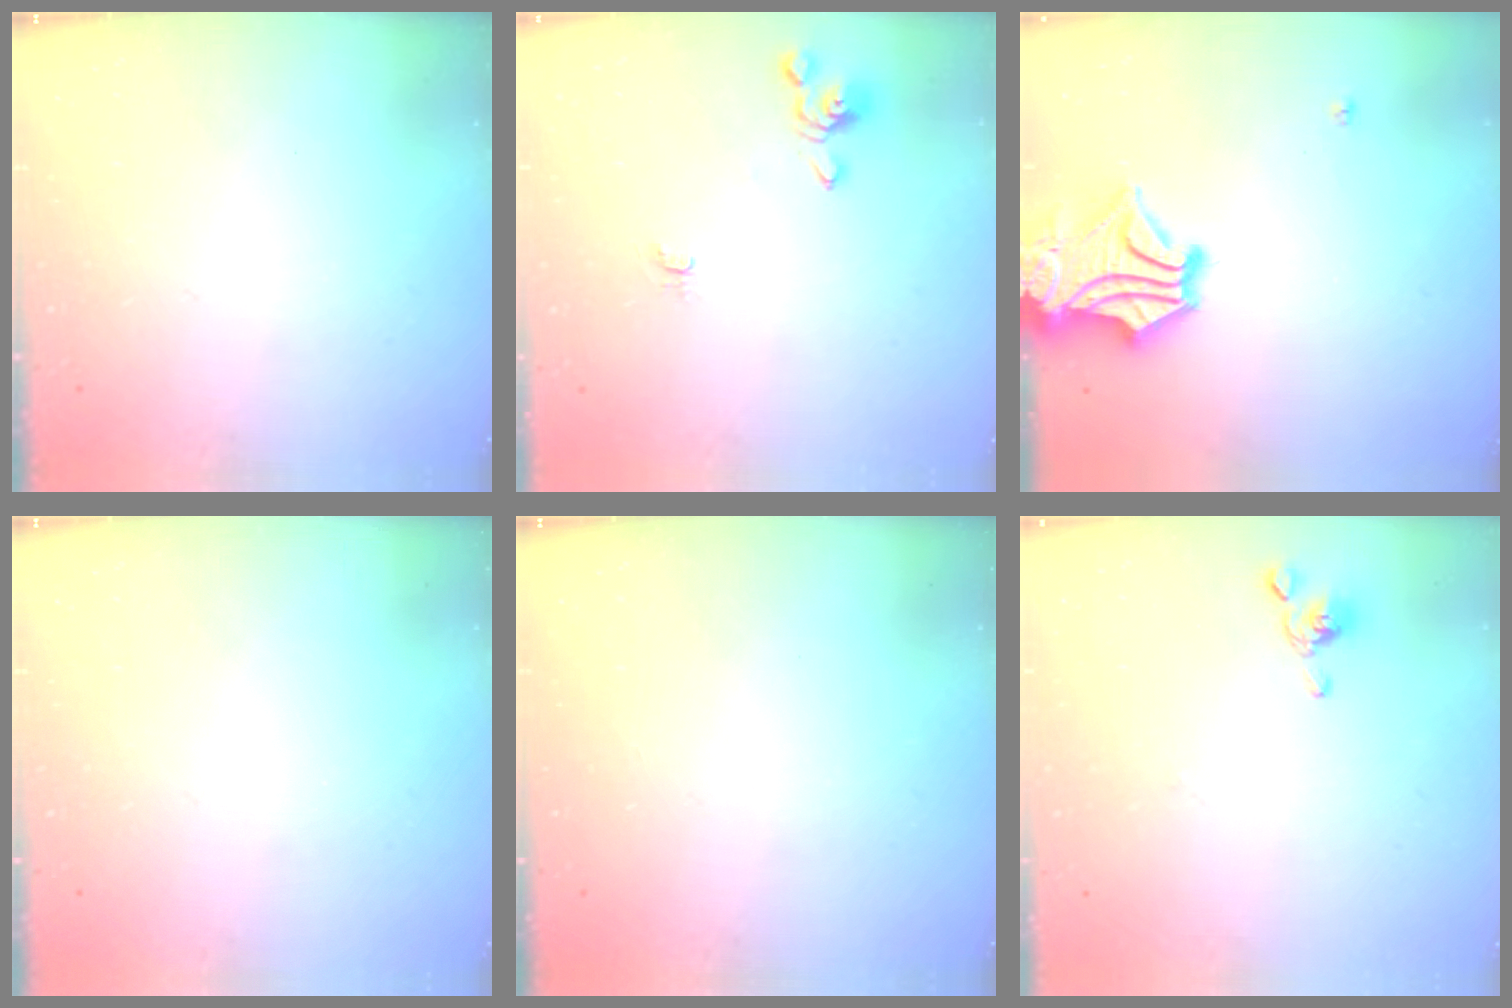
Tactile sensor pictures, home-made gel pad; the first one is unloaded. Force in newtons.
{"total": 0.6, "press": 0.4, "slide": 0.4}
{"total": 4.9, "press": 4.4, "slide": 2.0}
{"total": 0.0}
{"total": 0.0}
{"total": 2.5, "press": 2.5, "slide": 0.6}